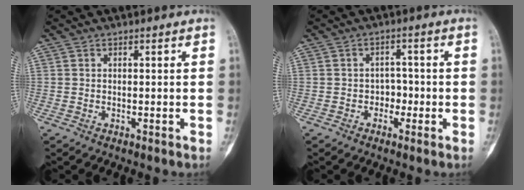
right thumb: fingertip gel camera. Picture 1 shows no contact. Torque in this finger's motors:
{"motor_torque": [-0.69, -0.01, -0.22, -0.22, -0.09]}